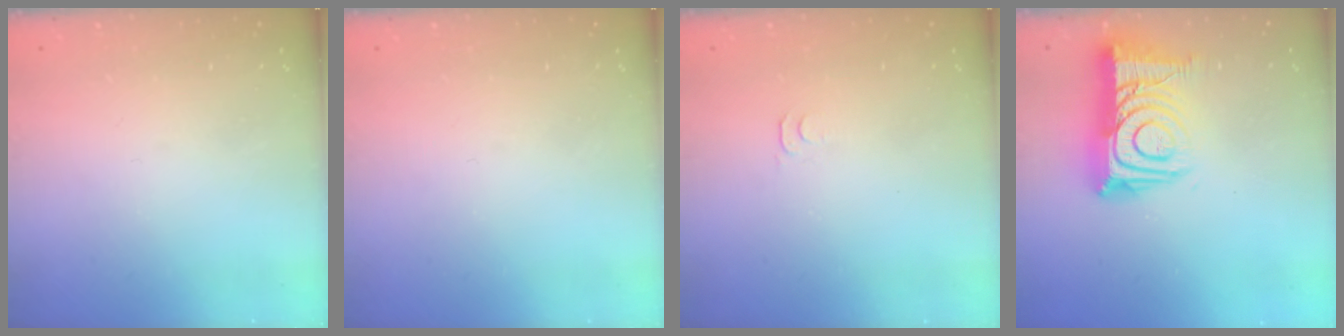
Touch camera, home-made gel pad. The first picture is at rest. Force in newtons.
{"total": 0.0}
{"total": 2.8, "press": 2.7, "slide": 0.5}
{"total": 17.3, "press": 17.2, "slide": 1.3}